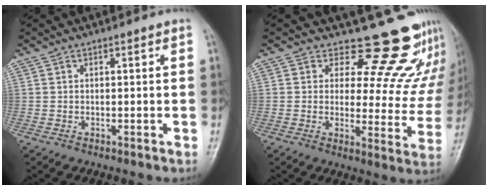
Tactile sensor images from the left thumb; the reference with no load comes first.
{"total": 17.1, "force": [15.6, 6.1, 3.8], "torque": [0.017, -0.140, 0.168]}